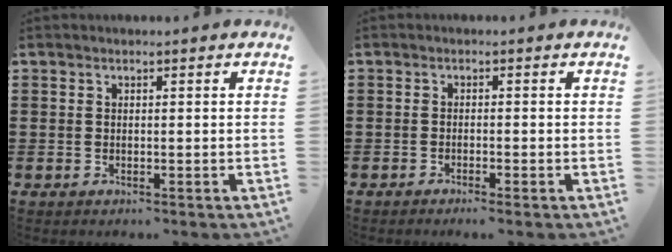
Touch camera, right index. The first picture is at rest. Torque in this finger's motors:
{"motor_torque": [0.36, -0.12, 0.12, 0.03]}